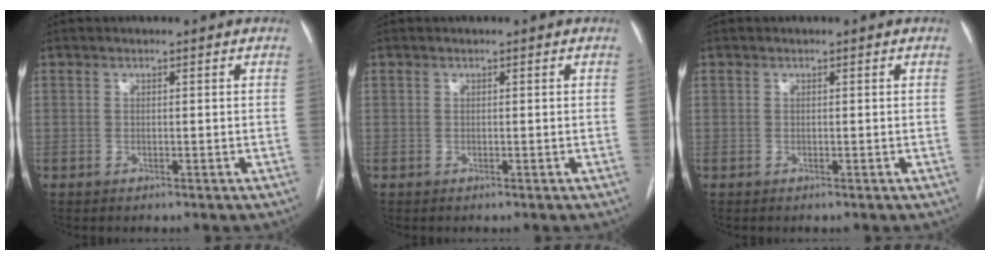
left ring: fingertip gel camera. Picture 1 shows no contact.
{"total": 0.0}
{"total": 0.0}